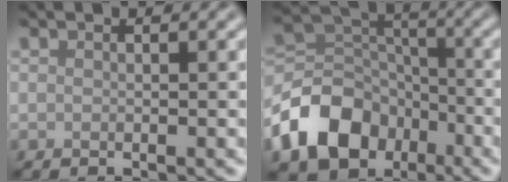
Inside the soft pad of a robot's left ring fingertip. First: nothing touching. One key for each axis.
{"total": 9.8, "fx": -5.1, "fy": 6.8, "fz": 4.8, "tx": -0.088, "ty": -0.004, "tz": -0.108}